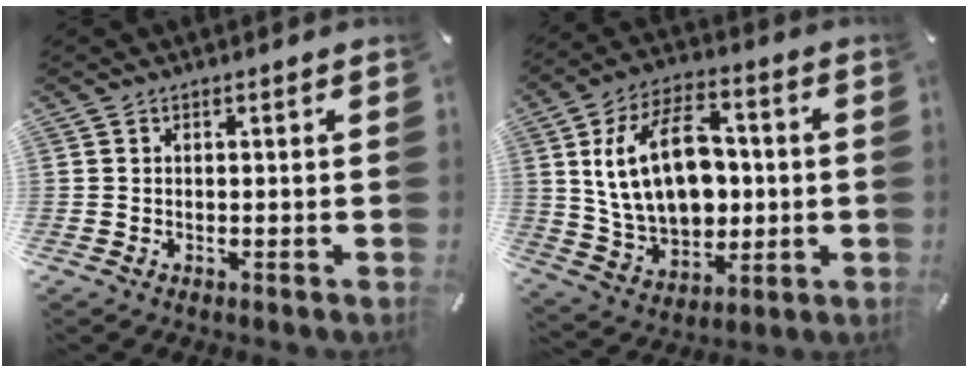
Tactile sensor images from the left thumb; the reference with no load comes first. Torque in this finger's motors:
{"motor_torque": [0.87, 0.84, 0.61, -0.17, 0.68]}